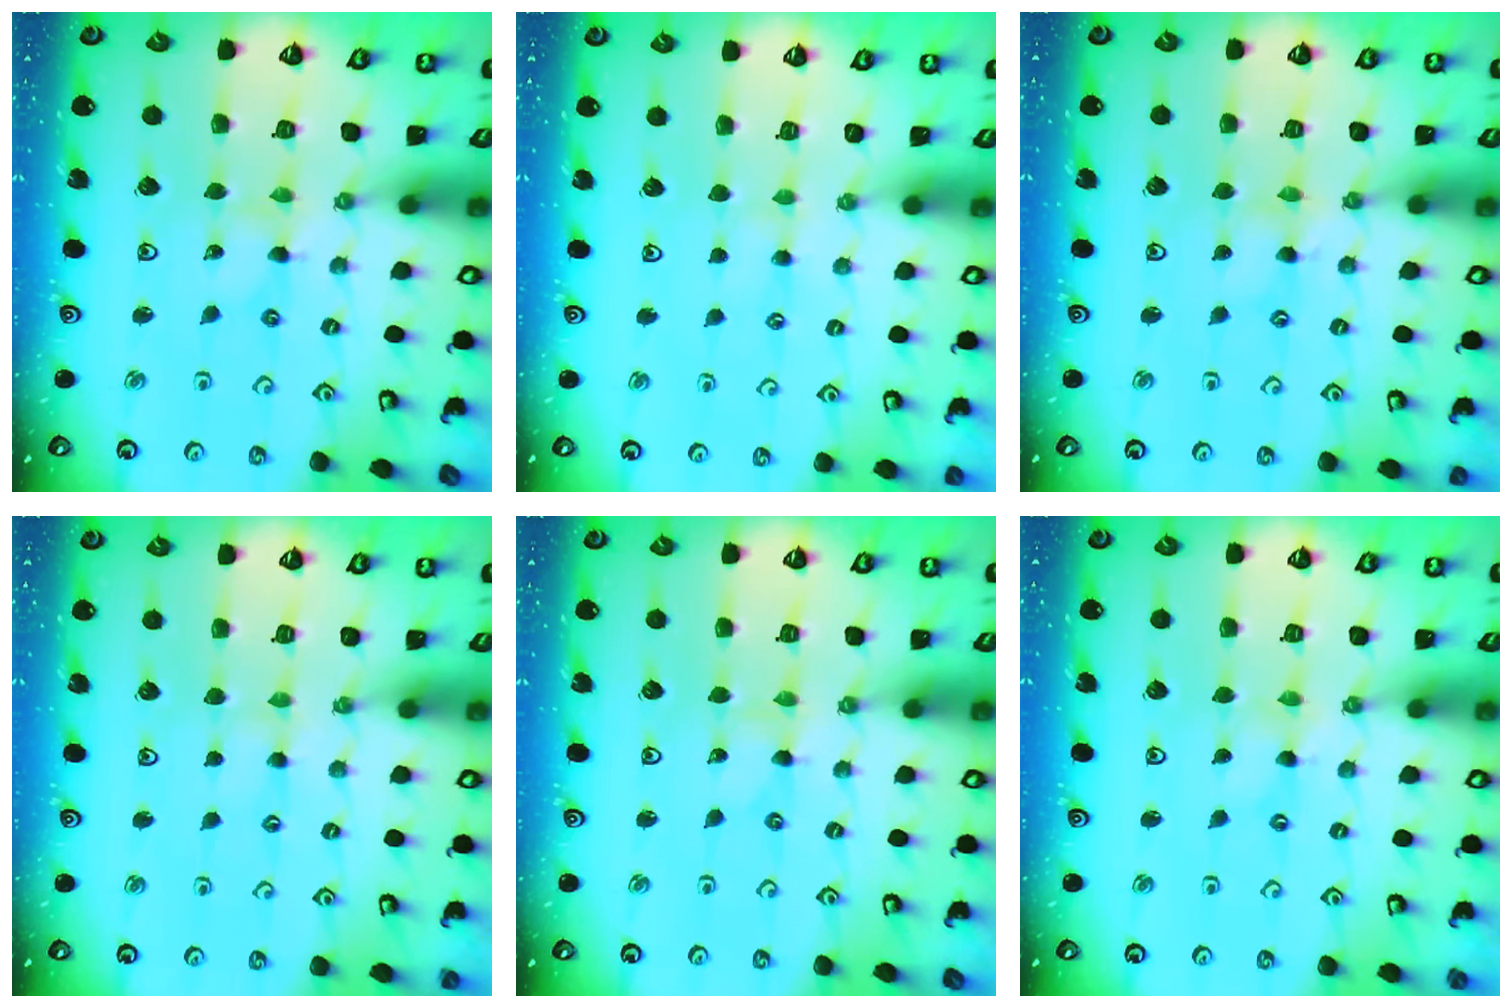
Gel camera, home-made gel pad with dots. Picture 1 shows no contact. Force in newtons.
{"total": 1.5, "press": 1.5, "slide": 0.3}
{"total": 1.2, "press": 1.2, "slide": 0.2}
{"total": 1.3, "press": 1.3, "slide": 0.3}
{"total": 0.0}
{"total": 0.0}